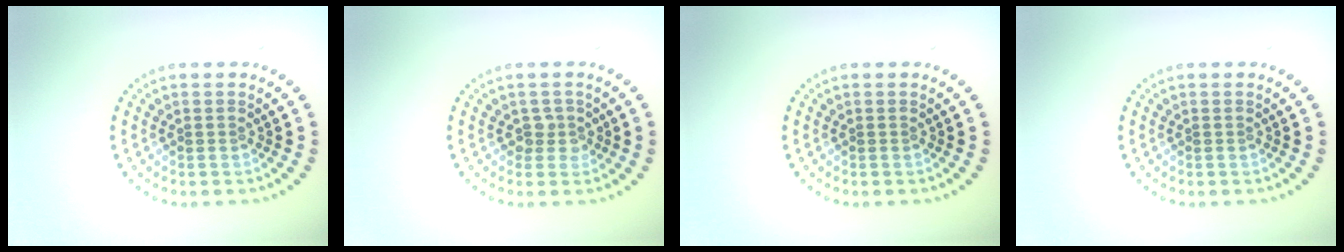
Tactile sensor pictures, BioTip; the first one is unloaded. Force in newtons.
{"total": 1.5, "press": 1.2, "slide": 0.9}
{"total": 0.0}
{"total": 0.0}